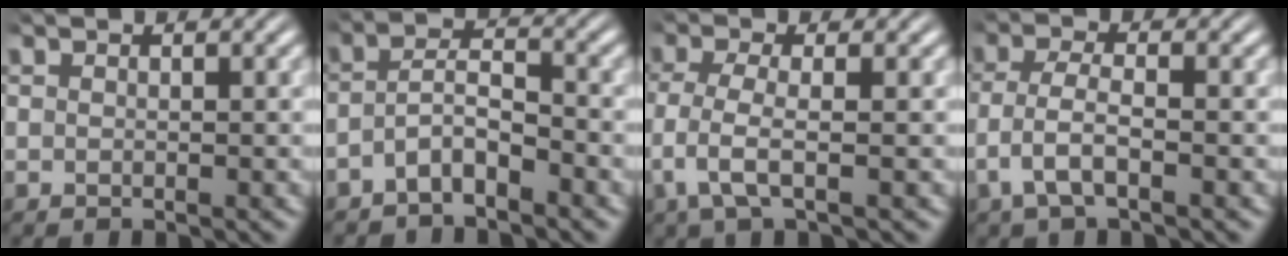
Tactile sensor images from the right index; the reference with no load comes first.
{"total": 3.7, "force": [-2.6, 1.8, 2.0], "torque": [-0.039, -0.012, -0.044]}
{"total": 3.7, "force": [-0.8, 1.6, 3.2], "torque": [-0.088, -0.019, -0.006]}
{"total": 3.5, "force": [-1.4, 1.5, 2.8], "torque": [-0.064, -0.014, -0.016]}